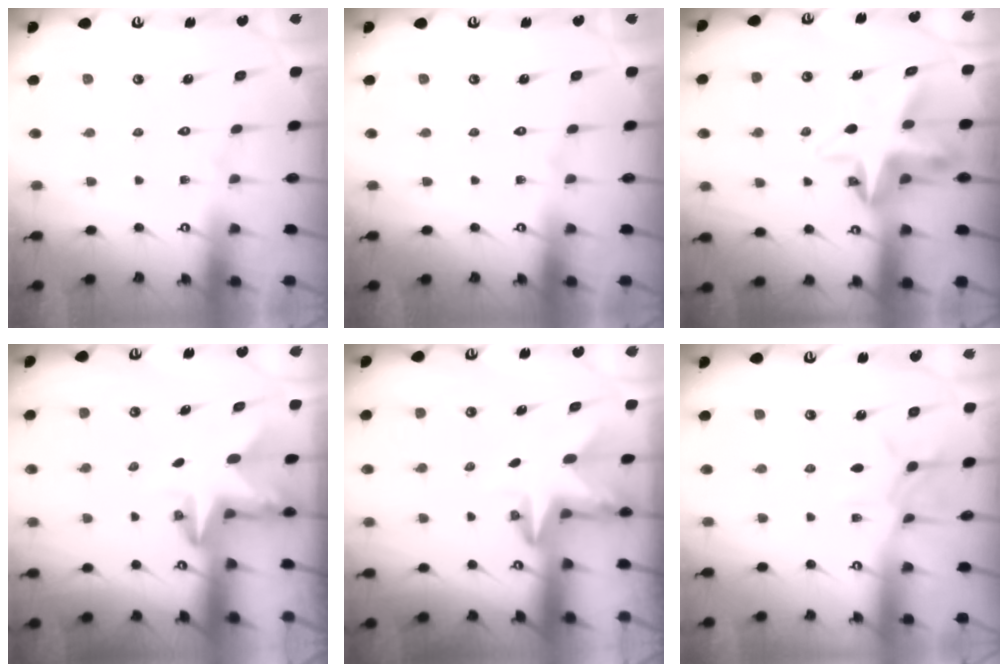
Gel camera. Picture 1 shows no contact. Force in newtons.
{"total": 0.0}
{"total": 7.7, "press": 7.6, "slide": 1.2}
{"total": 2.8, "press": 2.8, "slide": 0.2}
{"total": 3.0, "press": 3.0, "slide": 0.1}
{"total": 6.4, "press": 6.4, "slide": 0.3}